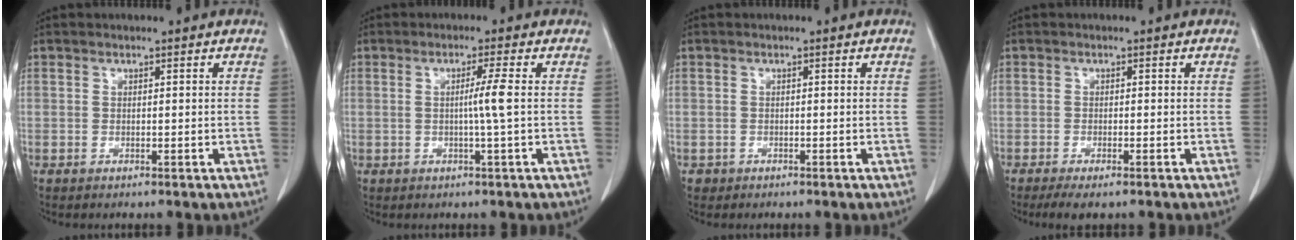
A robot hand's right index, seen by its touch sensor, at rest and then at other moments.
{"total": 3.1, "force": [-0.1, -1.0, 3.0], "torque": [-0.052, -0.002, -0.002]}
{"total": 1.0, "force": [-0.6, 0.8, -0.1], "torque": [-0.008, 0.004, -0.009]}
{"total": 4.0, "force": [-2.9, 1.0, 2.5], "torque": [-0.038, -0.008, -0.041]}